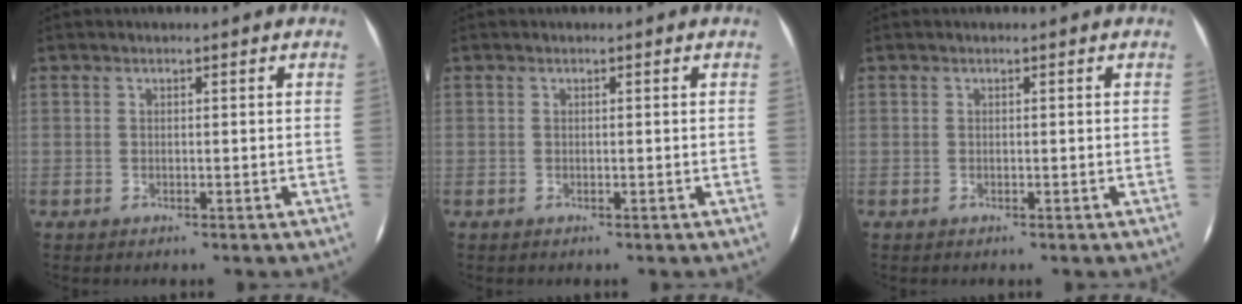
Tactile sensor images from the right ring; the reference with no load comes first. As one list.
[{"total": 0.0}, {"total": 0.0}]